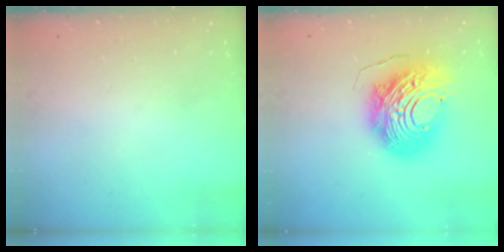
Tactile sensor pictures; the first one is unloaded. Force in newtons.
{"total": 17.9, "press": 17.8, "slide": 1.9}